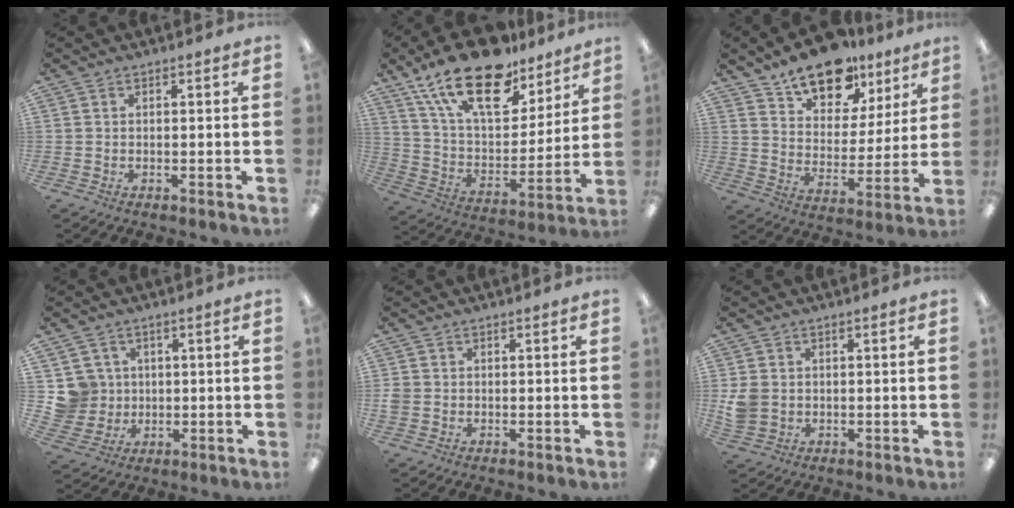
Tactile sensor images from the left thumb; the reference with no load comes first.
{"total": 22.9, "force": [15.4, 10.6, 13.3], "torque": [-0.245, -0.089, 0.270]}
{"total": 16.1, "force": [12.1, 8.0, 6.9], "torque": [-0.108, -0.073, 0.214]}
{"total": 7.3, "force": [1.9, 7.1, 0.1], "torque": [-0.026, 0.001, 0.043]}
{"total": 1.9, "force": [-0.4, 1.7, 0.5], "torque": [-0.008, 0.004, -0.008]}
{"total": 4.6, "force": [0.1, 4.1, 1.9], "torque": [-0.037, 0.006, 0.003]}